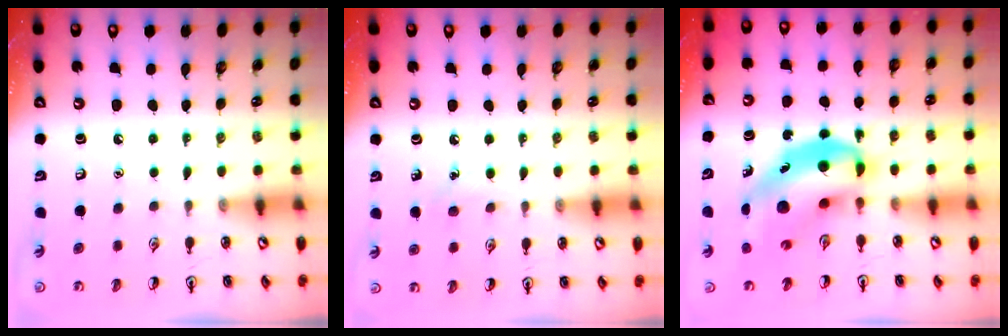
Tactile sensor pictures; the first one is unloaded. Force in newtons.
{"total": 5.8, "press": 5.5, "slide": 1.9}
{"total": 10.6, "press": 10.2, "slide": 2.9}